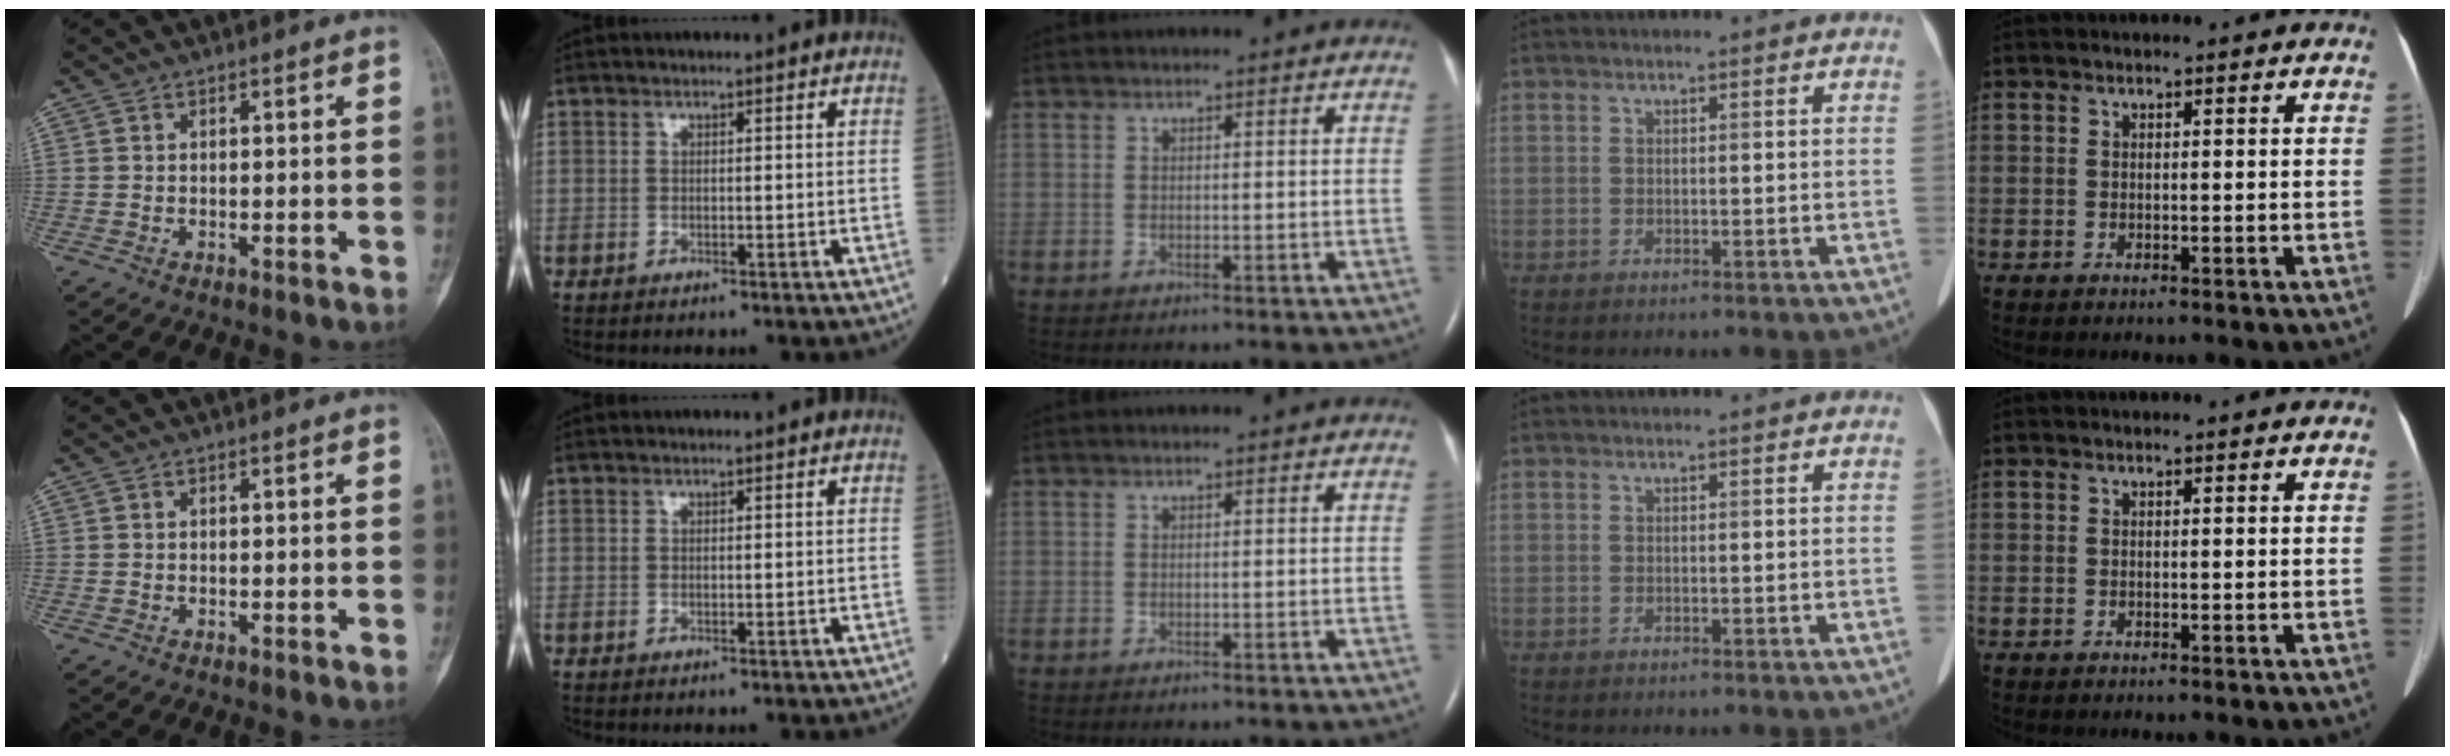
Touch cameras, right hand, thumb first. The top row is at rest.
{}